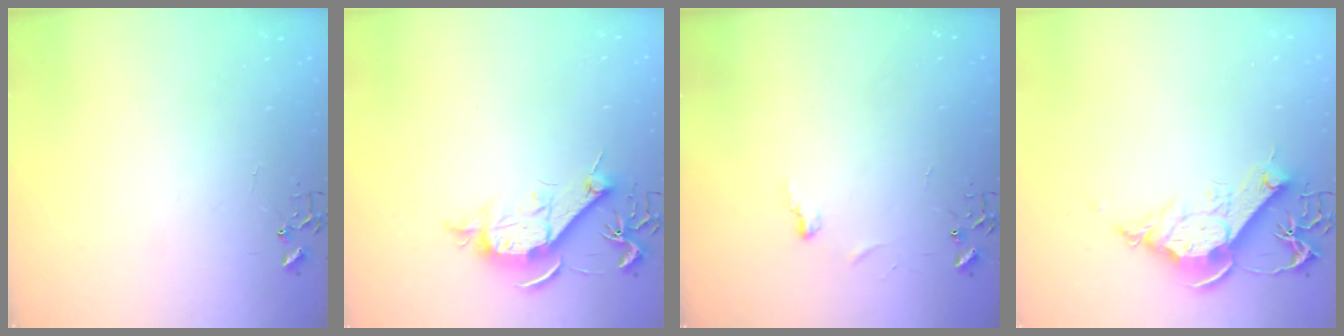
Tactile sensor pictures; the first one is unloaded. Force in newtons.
{"total": 10.6, "press": 10.6, "slide": 0.8}
{"total": 3.4, "press": 3.4, "slide": 0.4}
{"total": 12.5, "press": 12.4, "slide": 1.5}